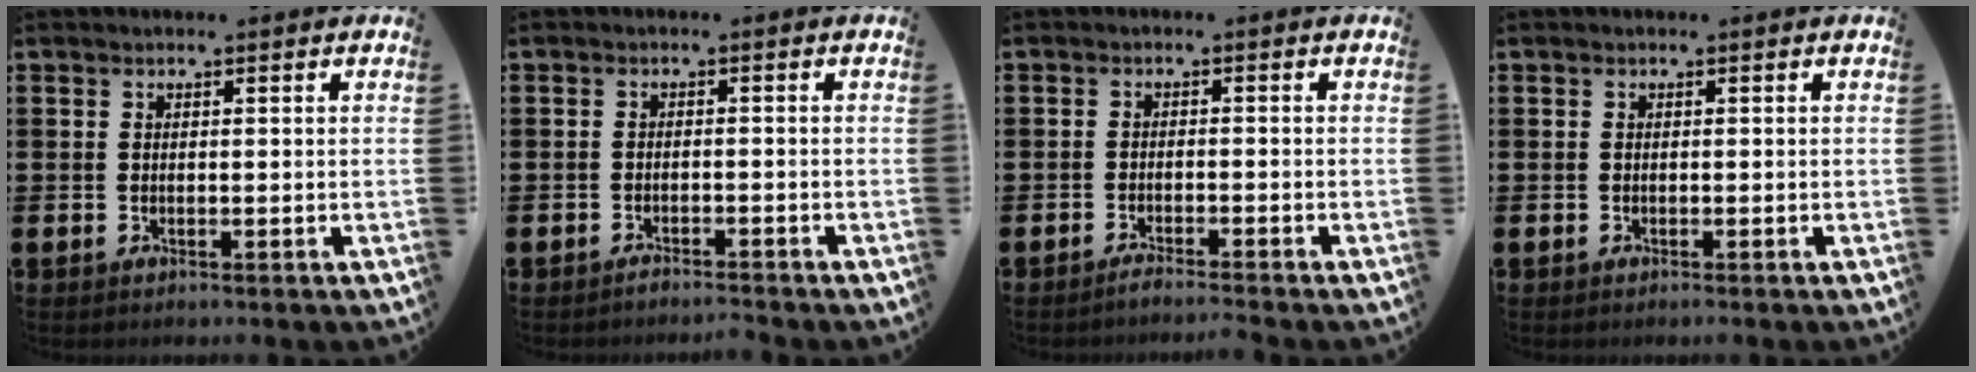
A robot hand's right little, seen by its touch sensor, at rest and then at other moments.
{"total": 1.3, "force": [-1.3, -0.1, 0.1], "torque": [-0.004, 0.001, -0.026]}
{"total": 1.5, "force": [-1.4, -0.2, 0.5], "torque": [-0.007, 0.000, -0.026]}
{"total": 0.0}